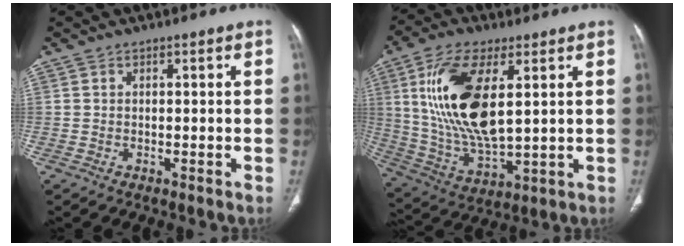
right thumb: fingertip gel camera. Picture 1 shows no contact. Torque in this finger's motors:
{"motor_torque": [1.29, 3.70, 2.28, 0.49, 0.76]}